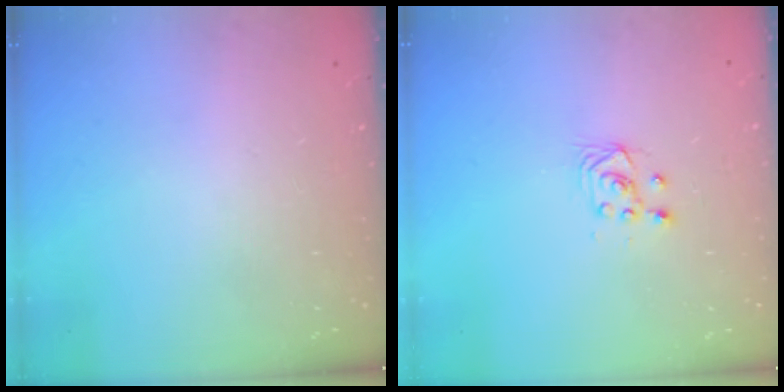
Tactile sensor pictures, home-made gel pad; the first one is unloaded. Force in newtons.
{"total": 2.9, "press": 2.6, "slide": 1.3}